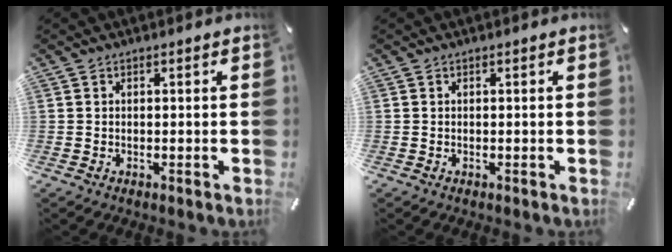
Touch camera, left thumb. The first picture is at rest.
{"total": 0.0}